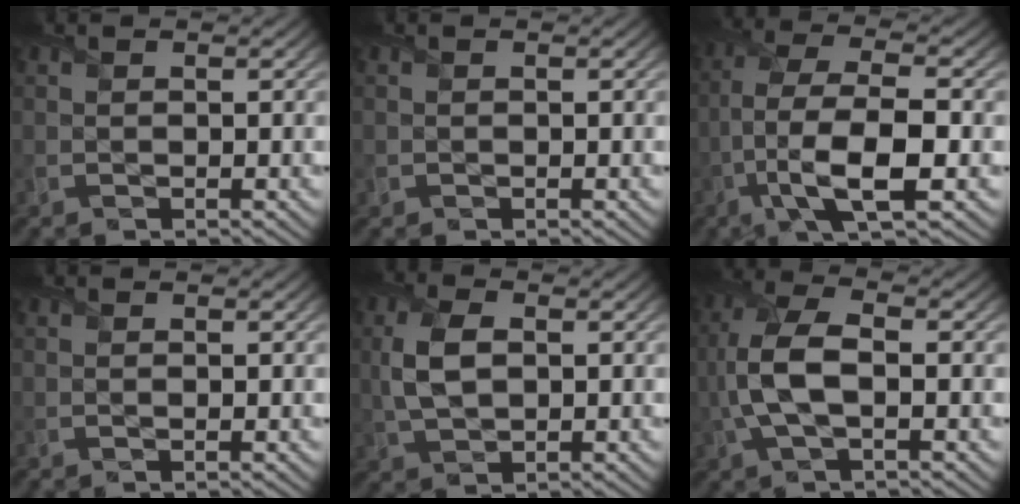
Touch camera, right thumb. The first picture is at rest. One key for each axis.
{"total": 0.5, "fx": -0.2, "fy": 0.5, "fz": 0.0, "tx": 0.003, "ty": -0.005, "tz": -0.005}
{"total": 10.7, "fx": -3.5, "fy": 3.7, "fz": 9.4, "tx": -0.192, "ty": 0.001, "tz": -0.074}
{"total": 0.0}
{"total": 5.4, "fx": 0.6, "fy": 3.2, "fz": 4.3, "tx": -0.107, "ty": 0.004, "tz": 0.011}
{"total": 7.6, "fx": -0.8, "fy": 3.4, "fz": 6.8, "tx": -0.169, "ty": 0.010, "tz": -0.022}